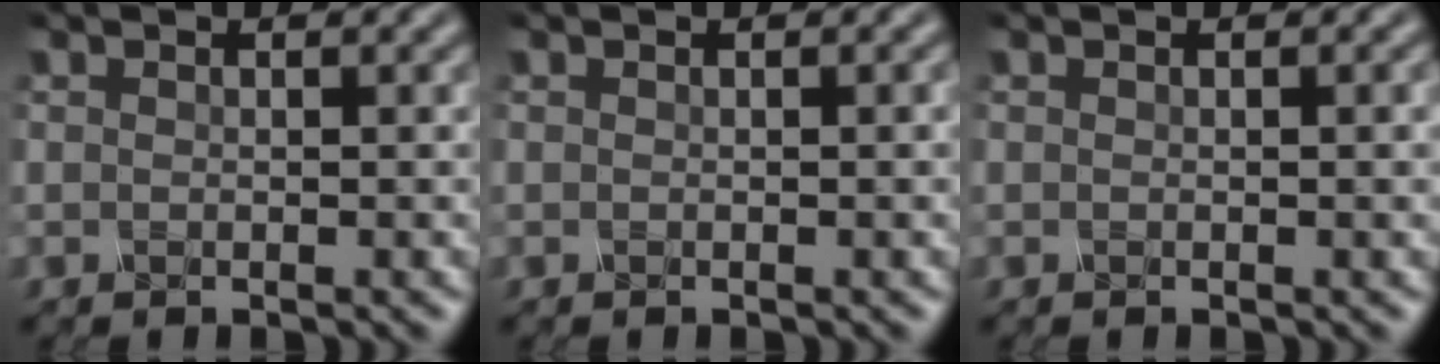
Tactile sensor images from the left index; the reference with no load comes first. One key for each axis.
{"total": 0.9, "fx": 0.0, "fy": 0.3, "fz": 0.9, "tx": -0.008, "ty": 0.002, "tz": -0.003}
{"total": 1.5, "fx": 0.1, "fy": 0.5, "fz": 1.4, "tx": -0.012, "ty": 0.003, "tz": -0.002}